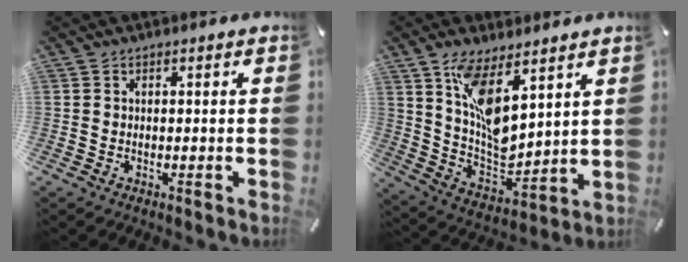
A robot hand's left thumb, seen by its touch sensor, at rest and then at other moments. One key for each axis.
{"total": 12.2, "fx": 7.2, "fy": 5.3, "fz": 8.3, "tx": -0.165, "ty": -0.048, "tz": 0.137}